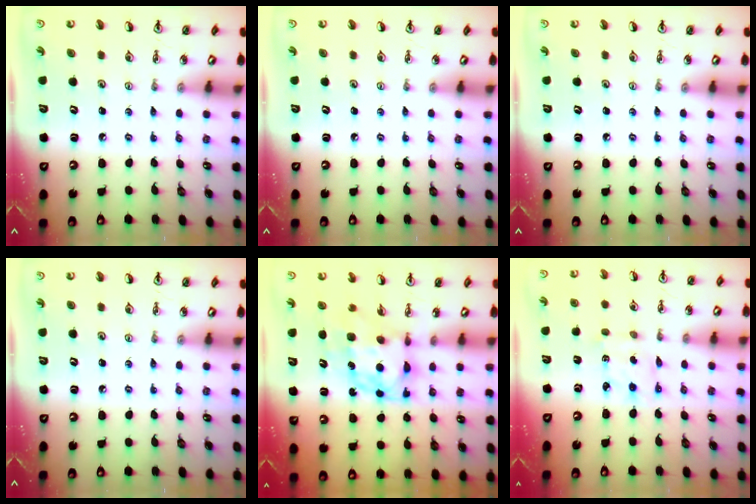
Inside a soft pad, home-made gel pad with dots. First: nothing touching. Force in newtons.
{"total": 0.0}
{"total": 0.0}
{"total": 0.0}
{"total": 8.1, "press": 8.0, "slide": 0.6}
{"total": 2.2, "press": 2.0, "slide": 0.8}